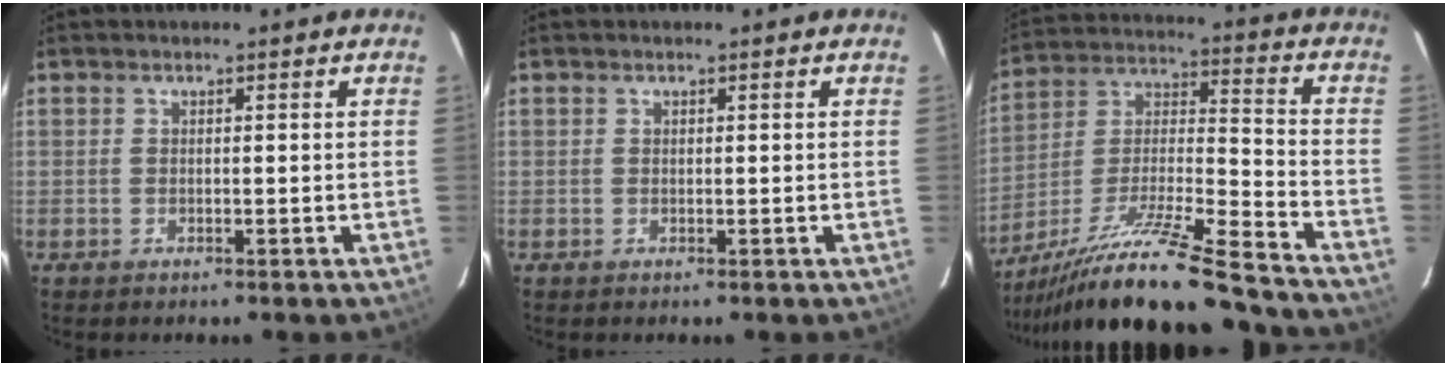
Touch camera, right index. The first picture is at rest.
{"total": 0.0}
{"total": 24.6, "force": [-20.3, 1.4, 13.8], "torque": [-0.228, -0.032, -0.331]}